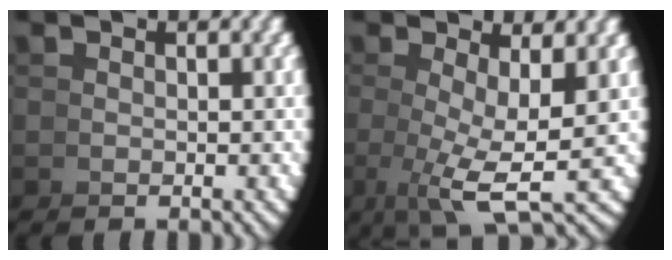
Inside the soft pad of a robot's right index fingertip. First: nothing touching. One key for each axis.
{"total": 6.0, "fx": 0.2, "fy": 2.4, "fz": 5.5, "tx": -0.098, "ty": -0.023, "tz": 0.013}